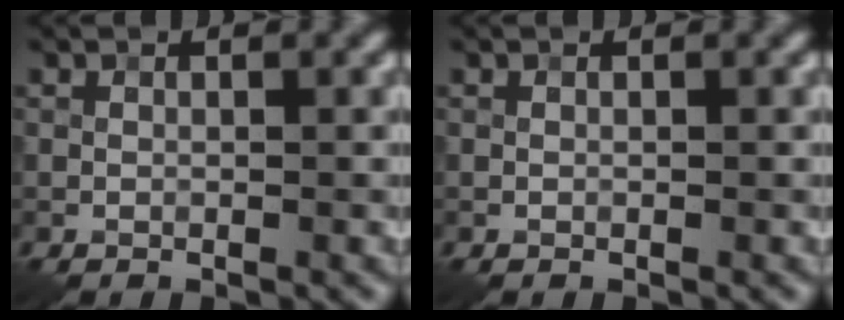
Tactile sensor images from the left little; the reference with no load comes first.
{"total": 0.0}